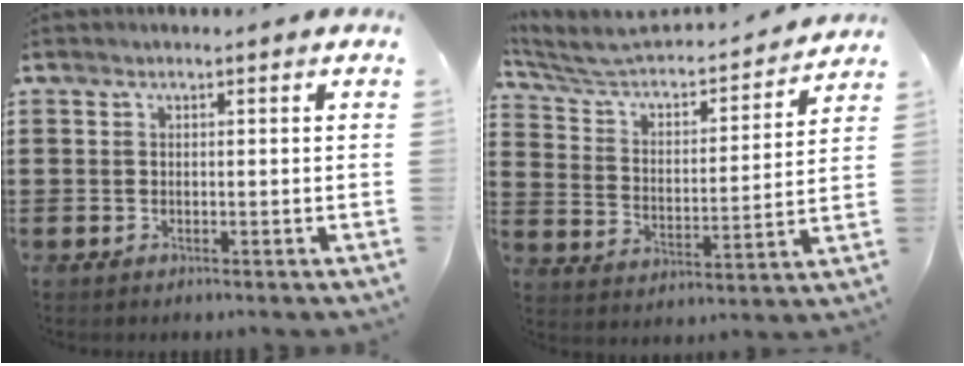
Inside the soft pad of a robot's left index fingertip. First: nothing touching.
{"total": 4.6, "force": [4.3, 1.3, 1.3], "torque": [-0.052, -0.039, 0.063]}